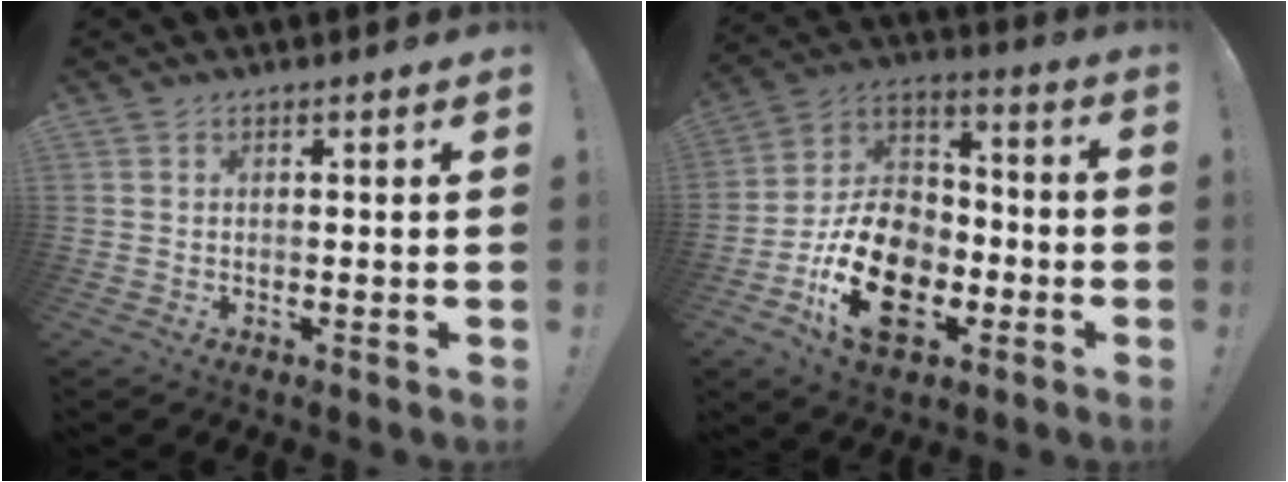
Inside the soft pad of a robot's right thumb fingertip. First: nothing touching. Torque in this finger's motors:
{"motor_torque": [2.40, 2.58, 1.39, -1.38, 0.16]}